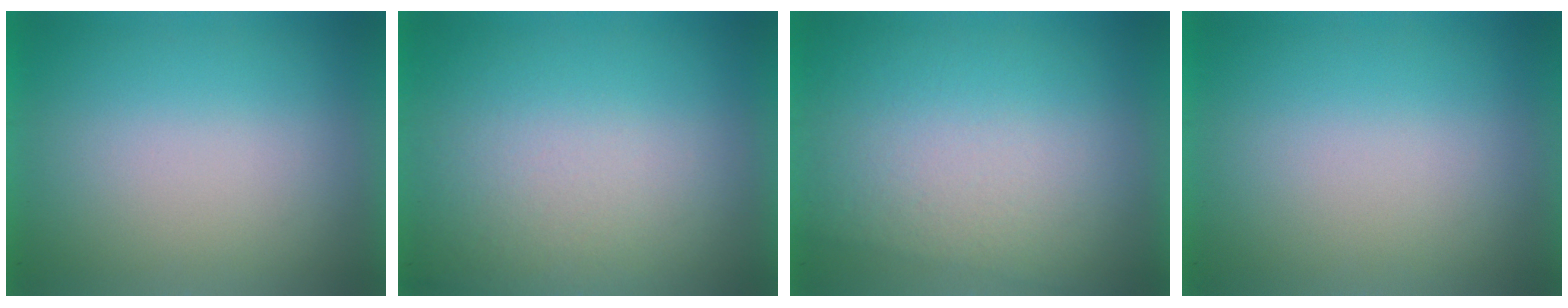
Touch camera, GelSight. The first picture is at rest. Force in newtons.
{"total": 2.5}
{"total": 3.1}
{"total": 0.0}